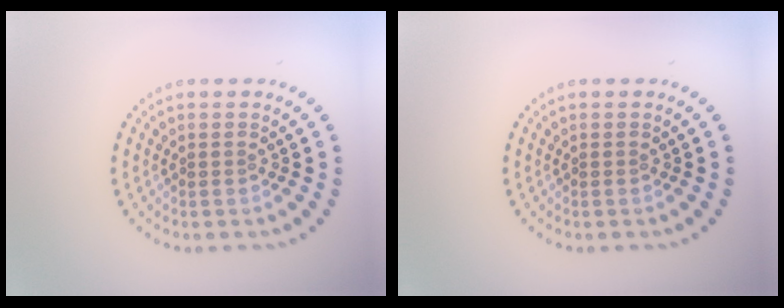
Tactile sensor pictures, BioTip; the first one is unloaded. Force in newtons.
{"total": 0.0}